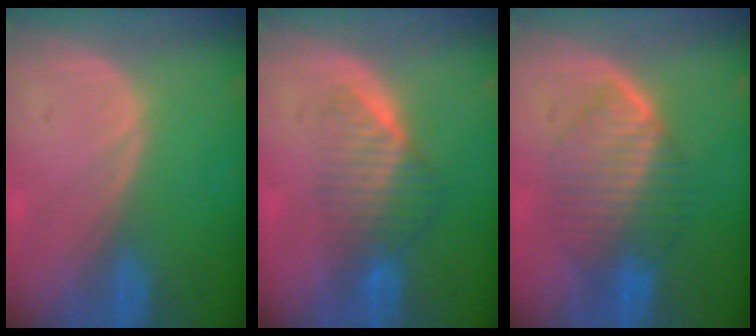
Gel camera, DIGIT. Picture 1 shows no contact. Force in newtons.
{"total": 6.6, "press": 5.6, "slide": 3.5}
{"total": 7.3, "press": 7.3, "slide": 0.2}